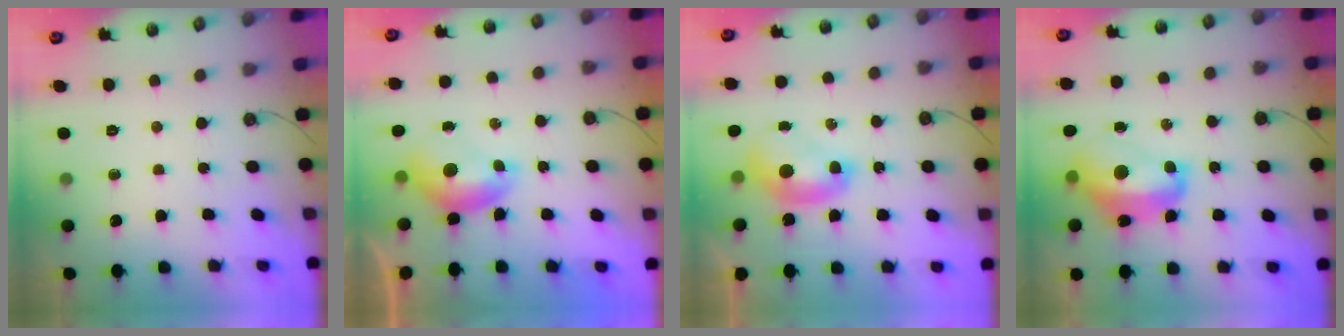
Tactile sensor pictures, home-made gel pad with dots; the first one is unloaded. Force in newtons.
{"total": 0.5, "press": 0.2, "slide": 0.5}
{"total": 2.1, "press": 2.1, "slide": 0.2}
{"total": 9.5, "press": 9.4, "slide": 1.3}